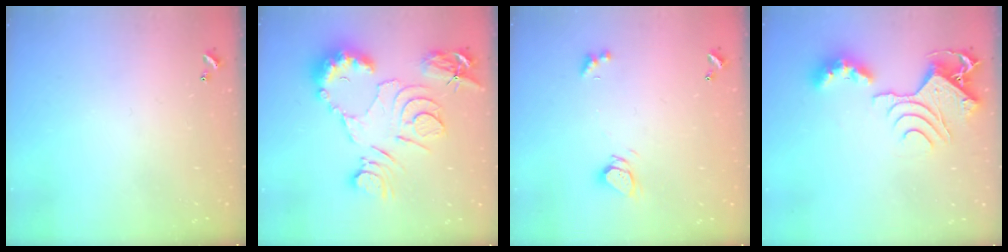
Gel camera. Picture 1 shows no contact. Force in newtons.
{"total": 15.6, "press": 15.6, "slide": 1.3}
{"total": 2.9, "press": 2.9, "slide": 0.2}
{"total": 11.3, "press": 11.2, "slide": 1.3}